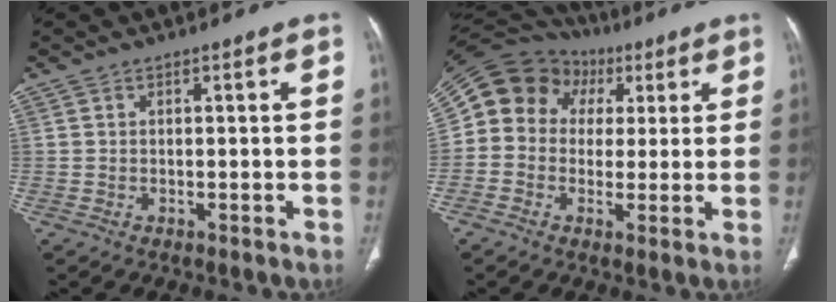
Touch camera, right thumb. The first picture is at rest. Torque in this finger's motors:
{"motor_torque": [-0.55, 1.05, 0.61, -0.67, 0.30]}